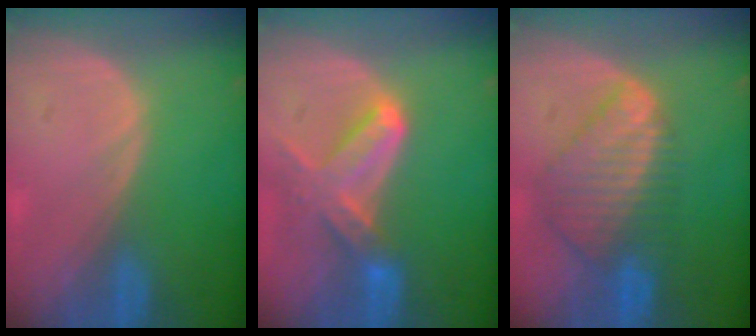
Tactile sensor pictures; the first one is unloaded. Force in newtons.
{"total": 7.1, "press": 6.6, "slide": 2.8}
{"total": 9.0, "press": 7.7, "slide": 4.6}